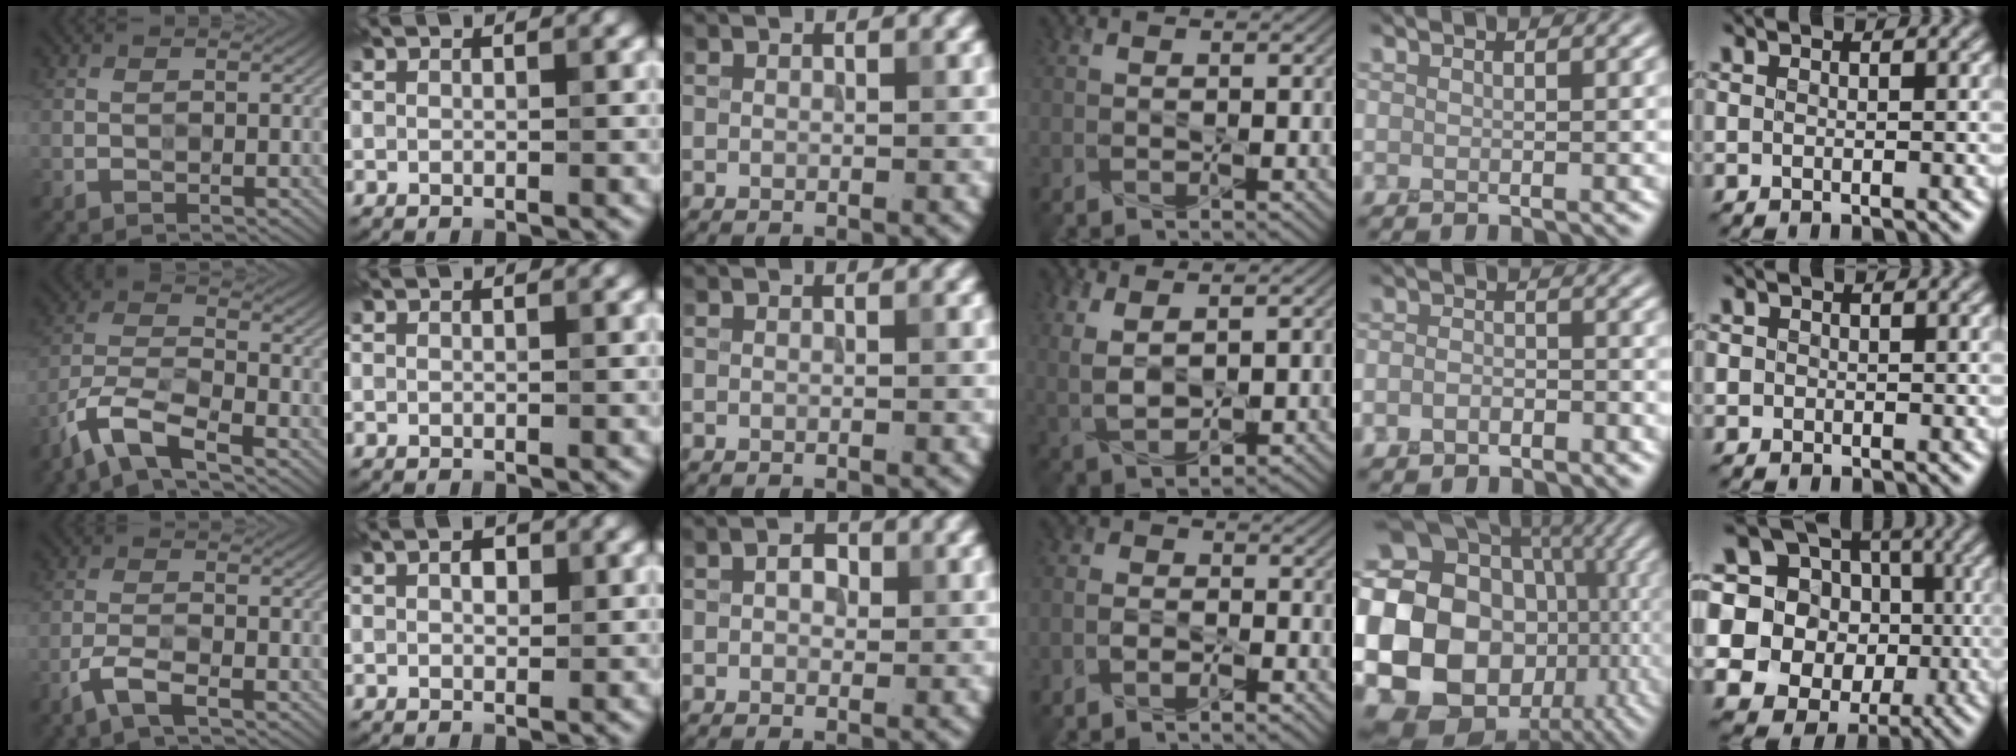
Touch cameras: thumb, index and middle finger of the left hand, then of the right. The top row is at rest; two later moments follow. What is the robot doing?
{"motion": "wipe", "object": "whiteboard"}